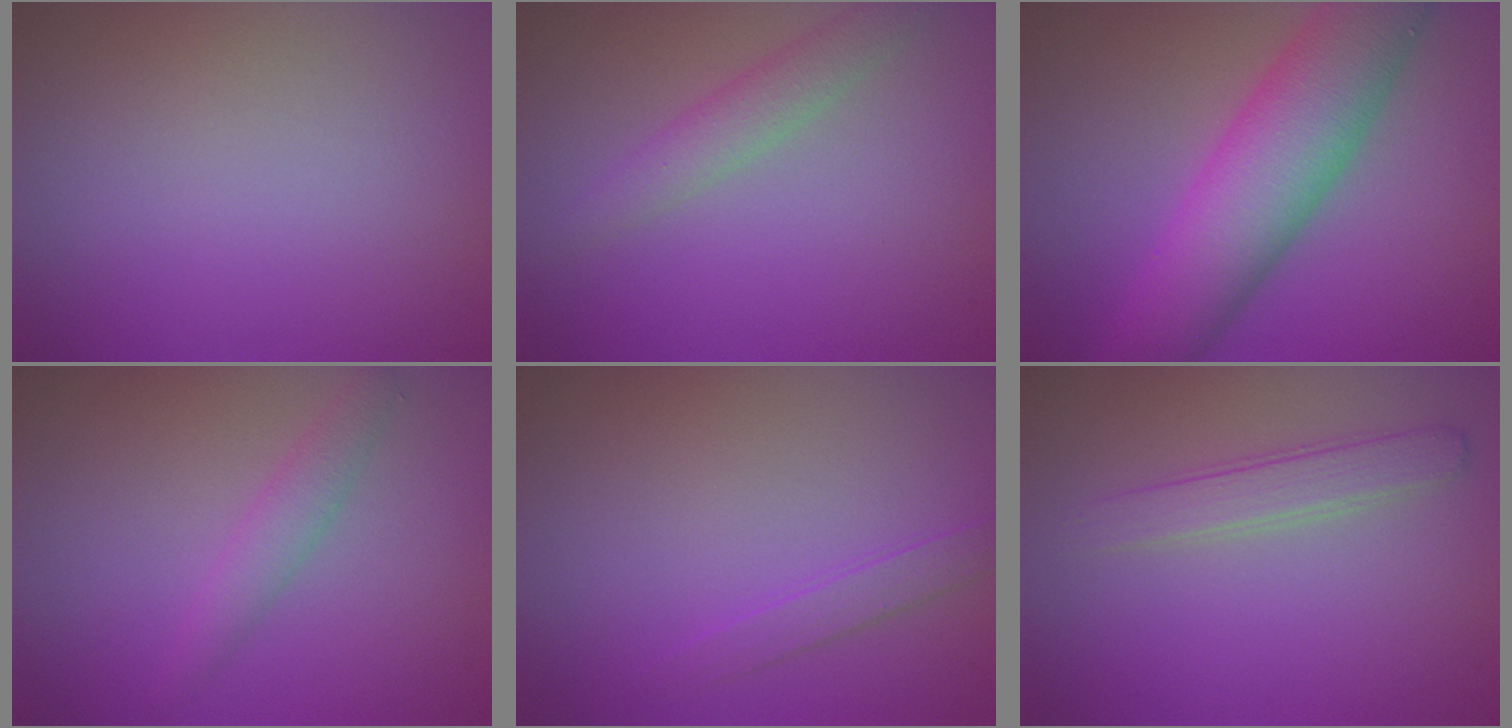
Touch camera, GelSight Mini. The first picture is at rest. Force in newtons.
{"total": 2.5, "press": 2.5, "slide": 0.1}
{"total": 9.5, "press": 9.5, "slide": 0.3}
{"total": 2.0, "press": 2.0, "slide": 0.1}
{"total": 1.4, "press": 1.4, "slide": 0.0}
{"total": 2.2, "press": 2.2, "slide": 0.1}